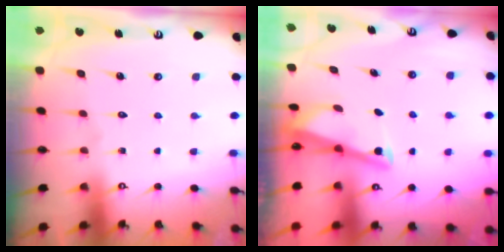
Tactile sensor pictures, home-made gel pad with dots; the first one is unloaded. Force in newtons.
{"total": 2.9, "press": 2.9, "slide": 0.3}